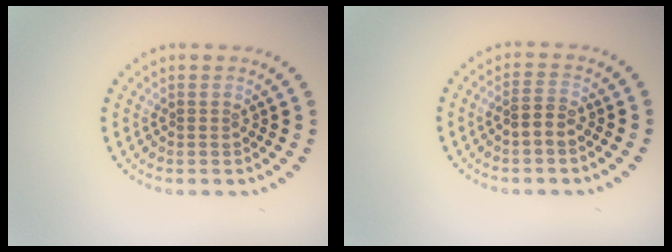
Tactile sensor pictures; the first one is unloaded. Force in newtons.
{"total": 1.8, "press": 1.7, "slide": 0.6}